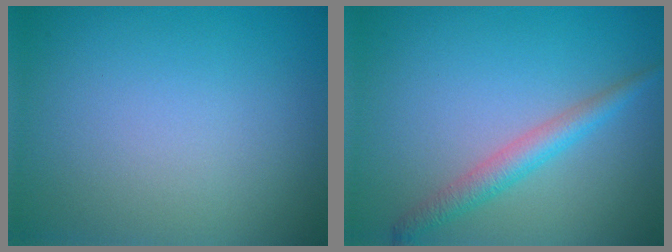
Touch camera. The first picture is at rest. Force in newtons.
{"total": 2.7, "press": 2.7, "slide": 0.2}